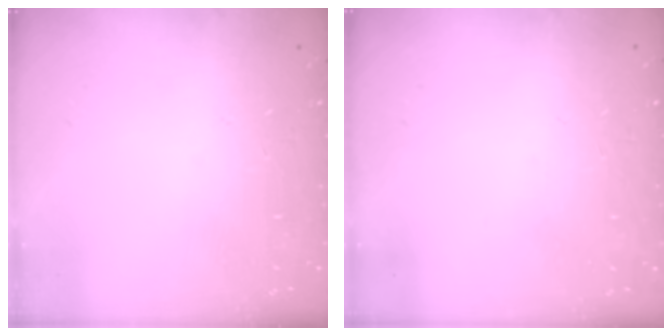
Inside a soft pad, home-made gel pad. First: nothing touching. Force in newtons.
{"total": 0.6, "press": 0.5, "slide": 0.1}